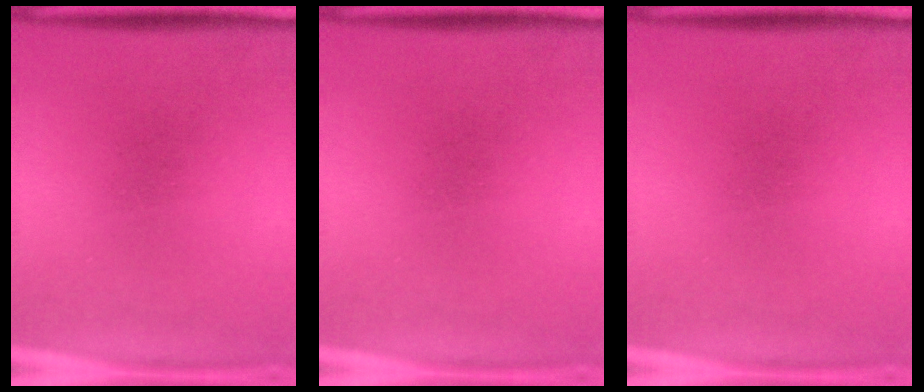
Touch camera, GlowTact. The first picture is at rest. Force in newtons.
{"total": 0.0}
{"total": 0.0}